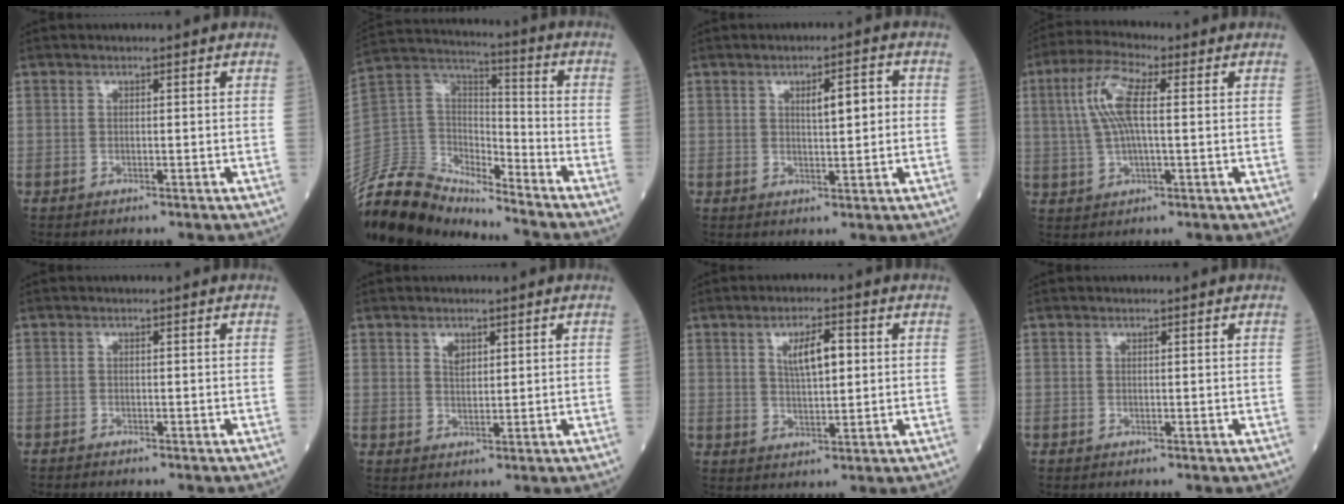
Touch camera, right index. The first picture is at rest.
{"total": 13.8, "force": [-13.1, 3.3, 2.4], "torque": [-0.053, 0.061, -0.251]}
{"total": 4.4, "force": [0.8, 1.1, 4.2], "torque": [-0.067, 0.008, 0.013]}
{"total": 8.5, "force": [1.7, 1.9, 8.1], "torque": [-0.177, 0.016, 0.033]}
{"total": 0.8, "force": [-0.7, 0.1, 0.1], "torque": [-0.007, -0.001, -0.013]}
{"total": 2.1, "force": [1.2, 1.2, 1.3], "torque": [-0.023, 0.000, 0.025]}
{"total": 5.7, "force": [1.6, 1.6, 5.2], "torque": [-0.092, 0.005, 0.031]}
{"total": 0.0}